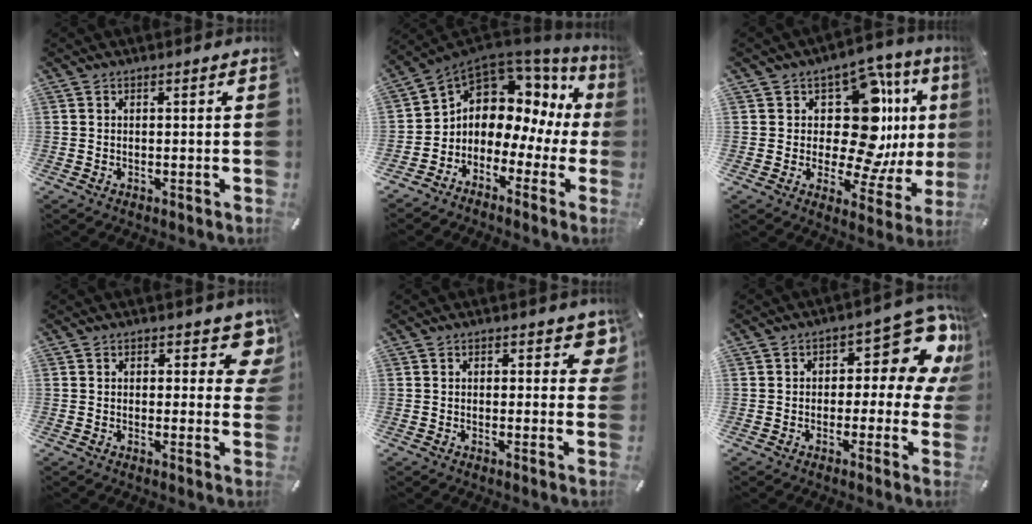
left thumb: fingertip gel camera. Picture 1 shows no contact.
{"total": 8.3, "force": [2.7, 7.4, 2.5], "torque": [-0.067, -0.039, 0.054]}
{"total": 18.2, "force": [4.6, 11.0, 13.7], "torque": [-0.204, -0.054, 0.074]}
{"total": 6.9, "force": [3.6, 3.7, 4.6], "torque": [-0.031, -0.022, 0.054]}
{"total": 4.1, "force": [1.9, 2.3, 2.7], "torque": [-0.018, -0.005, 0.026]}
{"total": 12.2, "force": [5.0, 6.3, 9.2], "torque": [-0.104, -0.042, 0.081]}